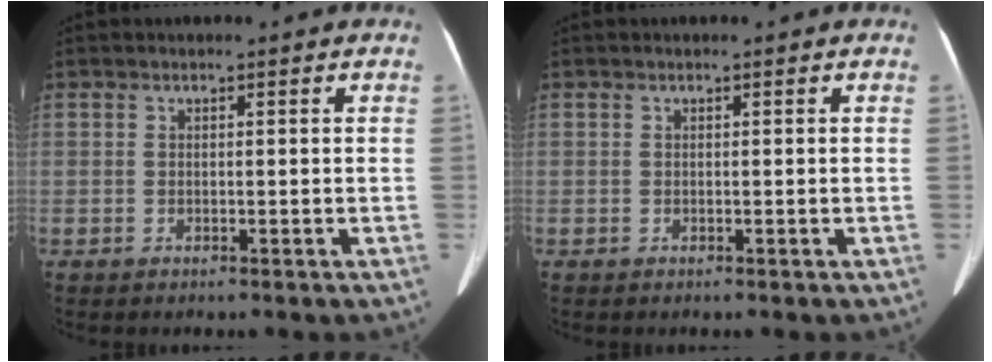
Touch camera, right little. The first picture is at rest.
{"total": 0.0}